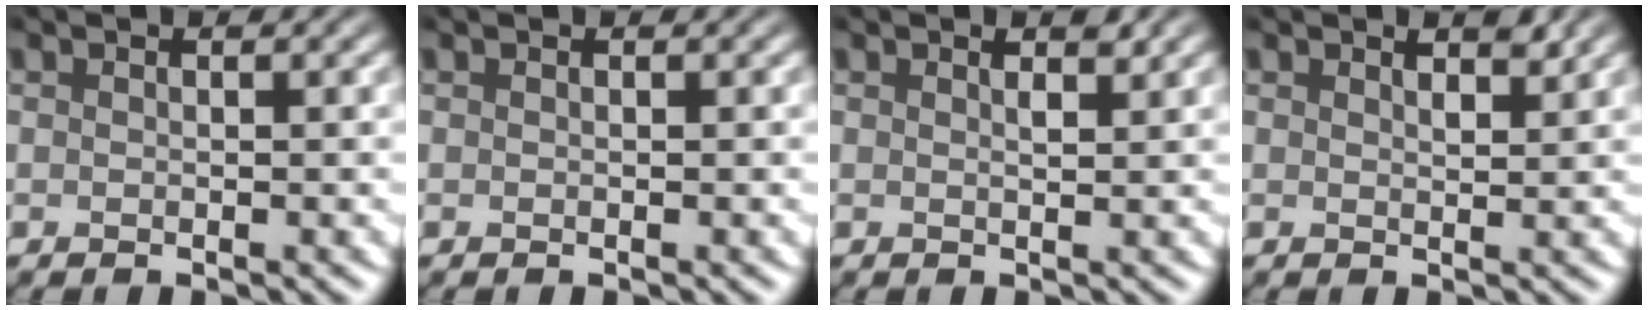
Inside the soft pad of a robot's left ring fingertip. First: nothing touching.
{"total": 0.0}
{"total": 1.1, "force": [0.8, 0.1, 0.8], "torque": [-0.012, 0.000, 0.011]}
{"total": 1.4, "force": [1.1, 0.4, 0.8], "torque": [-0.012, 0.000, 0.018]}